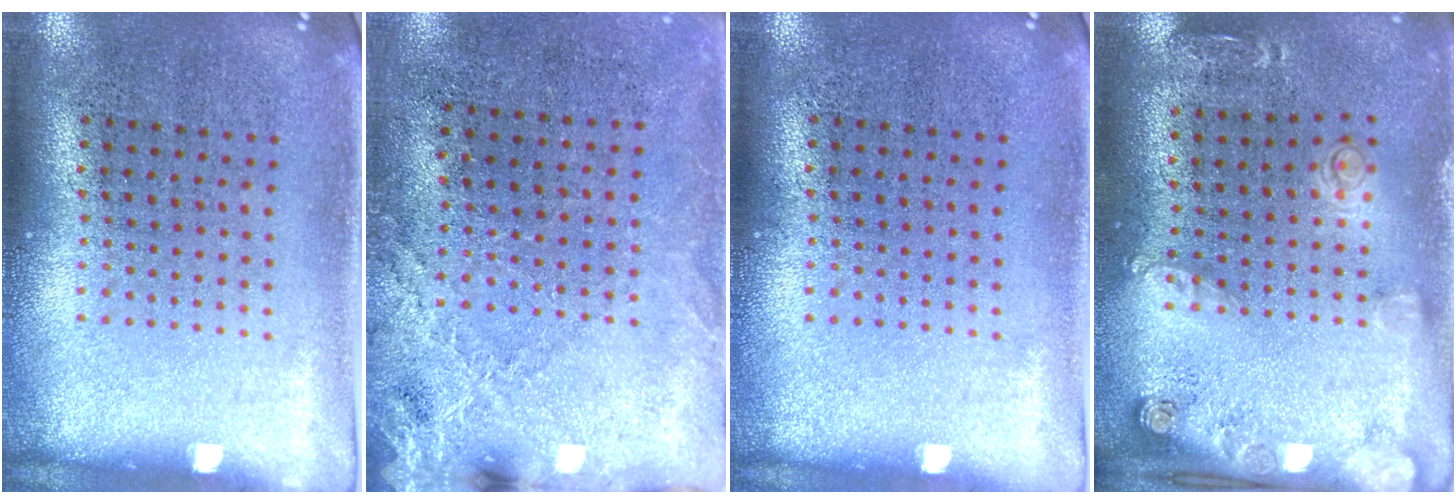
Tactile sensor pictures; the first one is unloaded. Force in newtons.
{"total": 2.6, "press": 2.3, "slide": 1.1}
{"total": 0.0}
{"total": 1.5, "press": 1.4, "slide": 0.7}